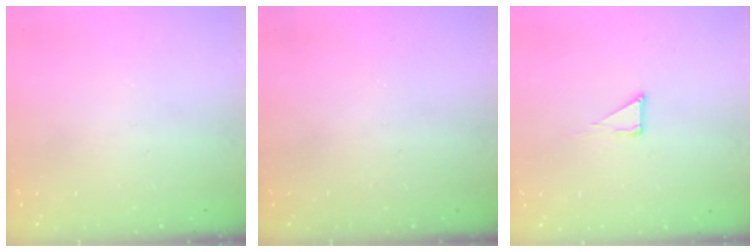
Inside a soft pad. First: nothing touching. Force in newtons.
{"total": 0.0}
{"total": 5.1, "press": 5.0, "slide": 0.4}